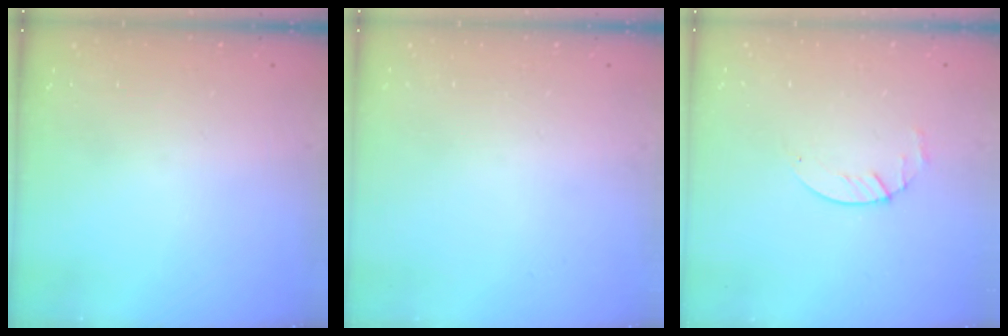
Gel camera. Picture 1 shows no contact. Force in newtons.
{"total": 0.0}
{"total": 2.9, "press": 2.9, "slide": 0.4}